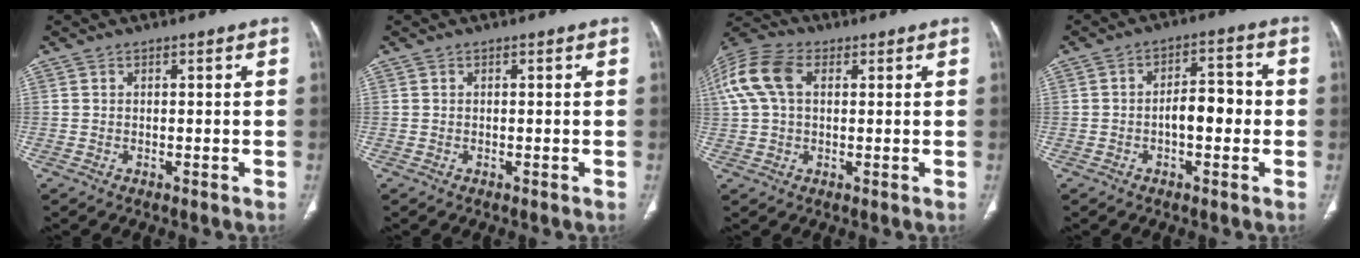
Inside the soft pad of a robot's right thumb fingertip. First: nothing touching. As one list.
[{"total": 0.0}, {"total": 13.7, "force": [3.7, 8.9, 9.7], "torque": [-0.230, 0.030, 0.068]}, {"total": 6.7, "force": [-1.1, 3.4, 5.6], "torque": [-0.072, 0.027, -0.021]}]